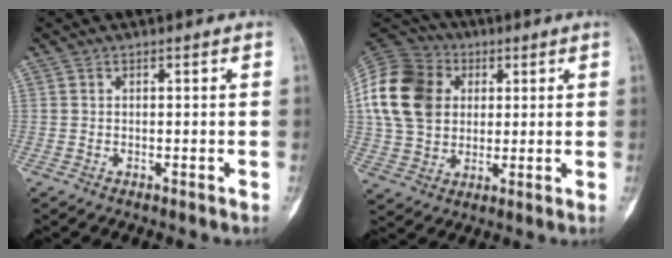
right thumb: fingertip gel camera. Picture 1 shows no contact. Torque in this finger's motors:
{"motor_torque": [0.85, 1.97, 1.41, -0.08, 0.23]}